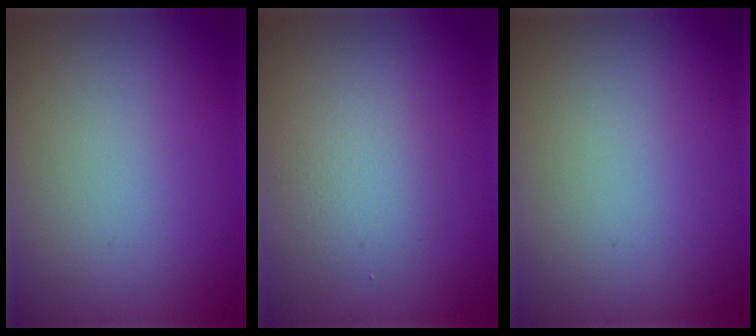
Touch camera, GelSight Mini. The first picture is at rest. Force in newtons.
{"total": 2.0, "press": 2.0, "slide": 0.1}
{"total": 0.0}